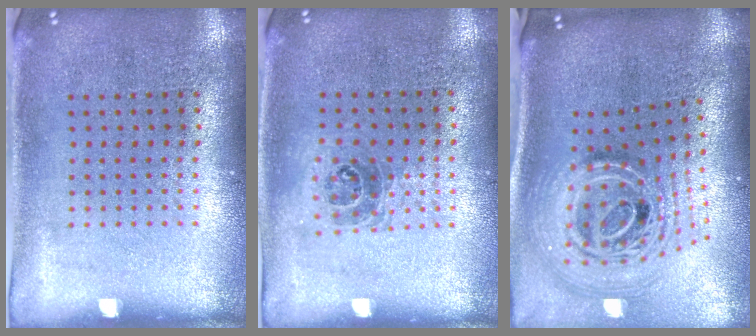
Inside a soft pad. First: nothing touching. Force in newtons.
{"total": 1.1, "press": 1.0, "slide": 0.5}
{"total": 3.0, "press": 2.1, "slide": 2.2}